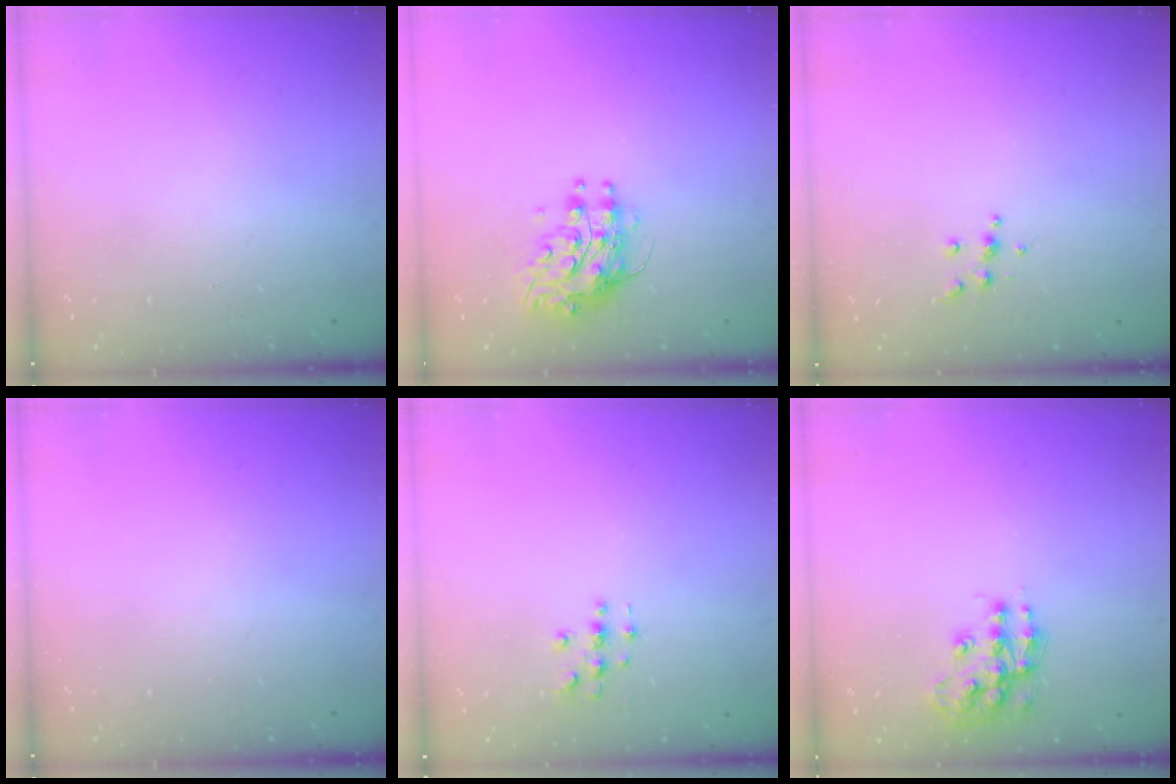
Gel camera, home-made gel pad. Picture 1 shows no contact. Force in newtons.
{"total": 8.9, "press": 8.9, "slide": 0.5}
{"total": 4.7, "press": 4.6, "slide": 0.5}
{"total": 0.0}
{"total": 2.7, "press": 2.7, "slide": 0.3}
{"total": 13.3, "press": 13.3, "slide": 0.7}